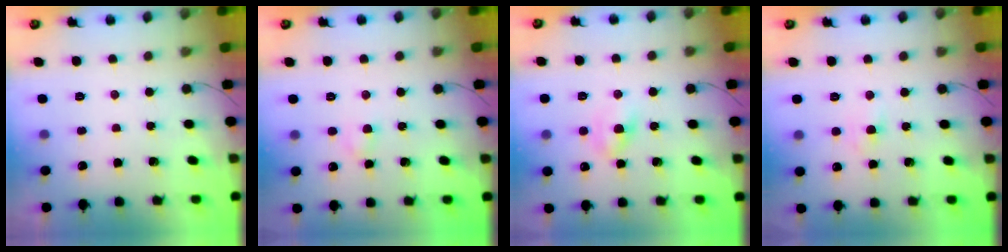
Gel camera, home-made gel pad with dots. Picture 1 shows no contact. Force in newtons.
{"total": 3.3, "press": 3.1, "slide": 1.2}
{"total": 3.9, "press": 3.6, "slide": 1.4}
{"total": 2.4, "press": 2.2, "slide": 0.9}